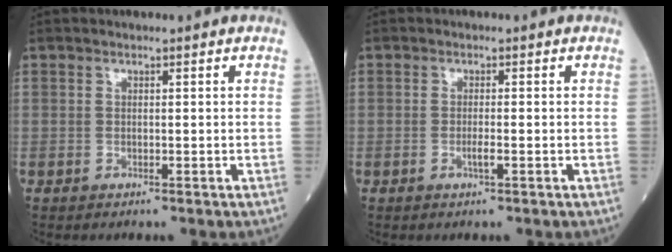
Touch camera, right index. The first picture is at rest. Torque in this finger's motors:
{"motor_torque": [0.21, -0.04, 0.22, 0.04]}